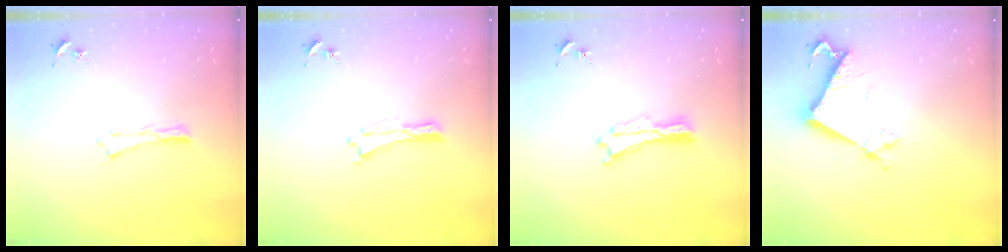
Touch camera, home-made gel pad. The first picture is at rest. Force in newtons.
{"total": 0.0}
{"total": 0.9, "press": 0.9, "slide": 0.2}
{"total": 6.7, "press": 6.7, "slide": 0.6}